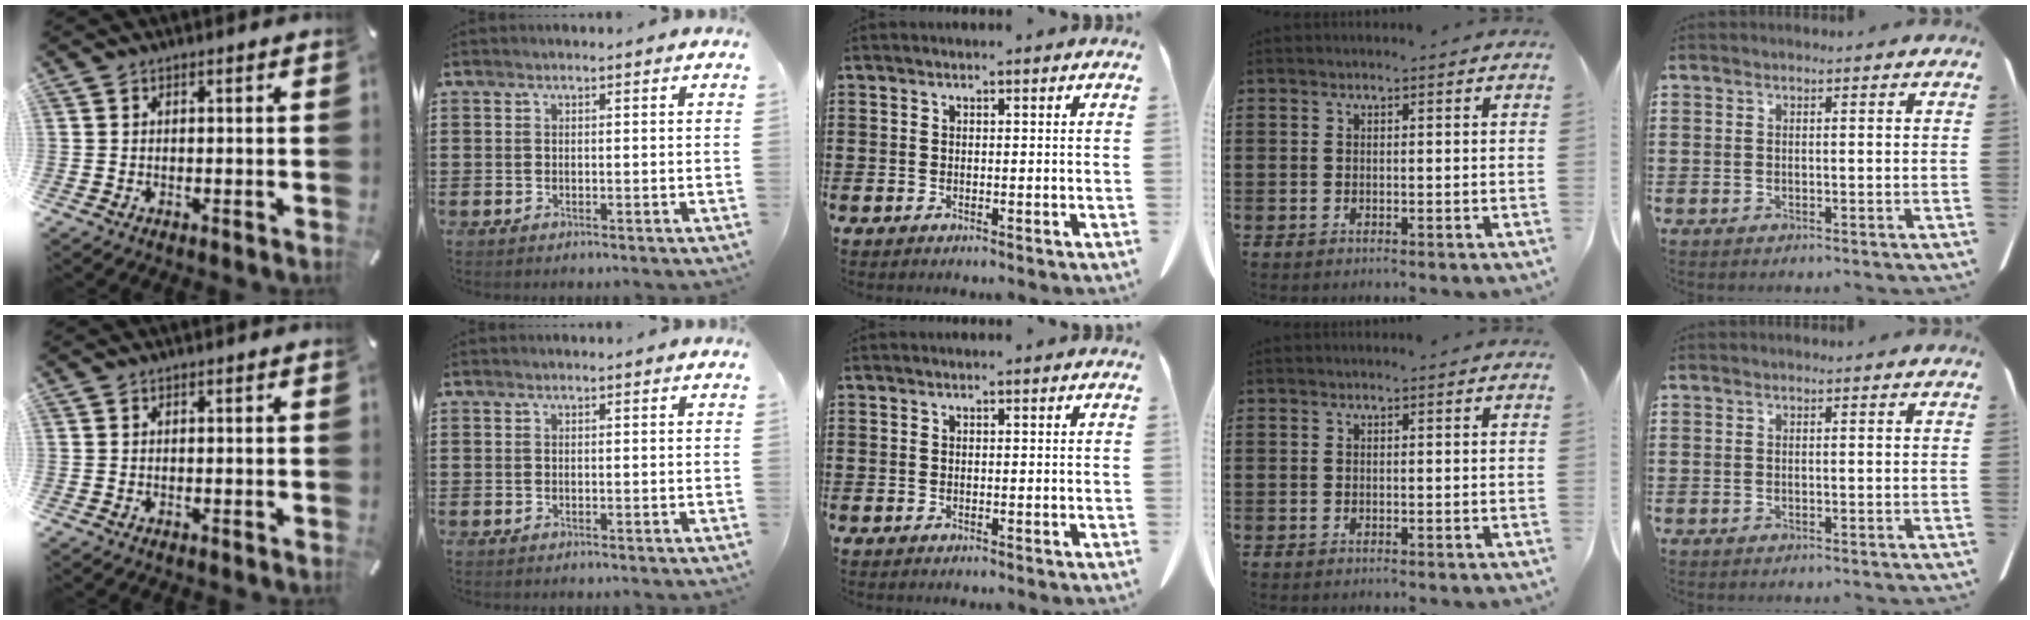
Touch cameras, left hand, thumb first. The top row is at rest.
{}